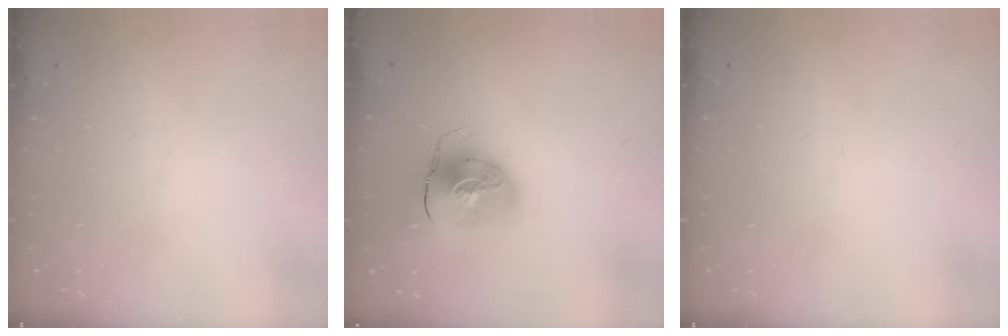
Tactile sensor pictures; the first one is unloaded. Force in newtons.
{"total": 11.2, "press": 11.0, "slide": 1.7}
{"total": 0.0}